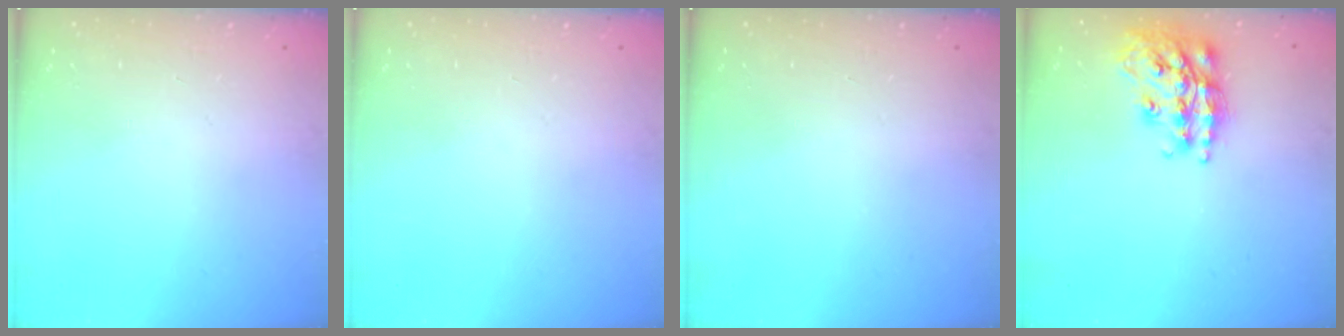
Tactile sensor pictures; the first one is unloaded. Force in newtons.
{"total": 0.0}
{"total": 0.0}
{"total": 17.9, "press": 17.8, "slide": 1.3}